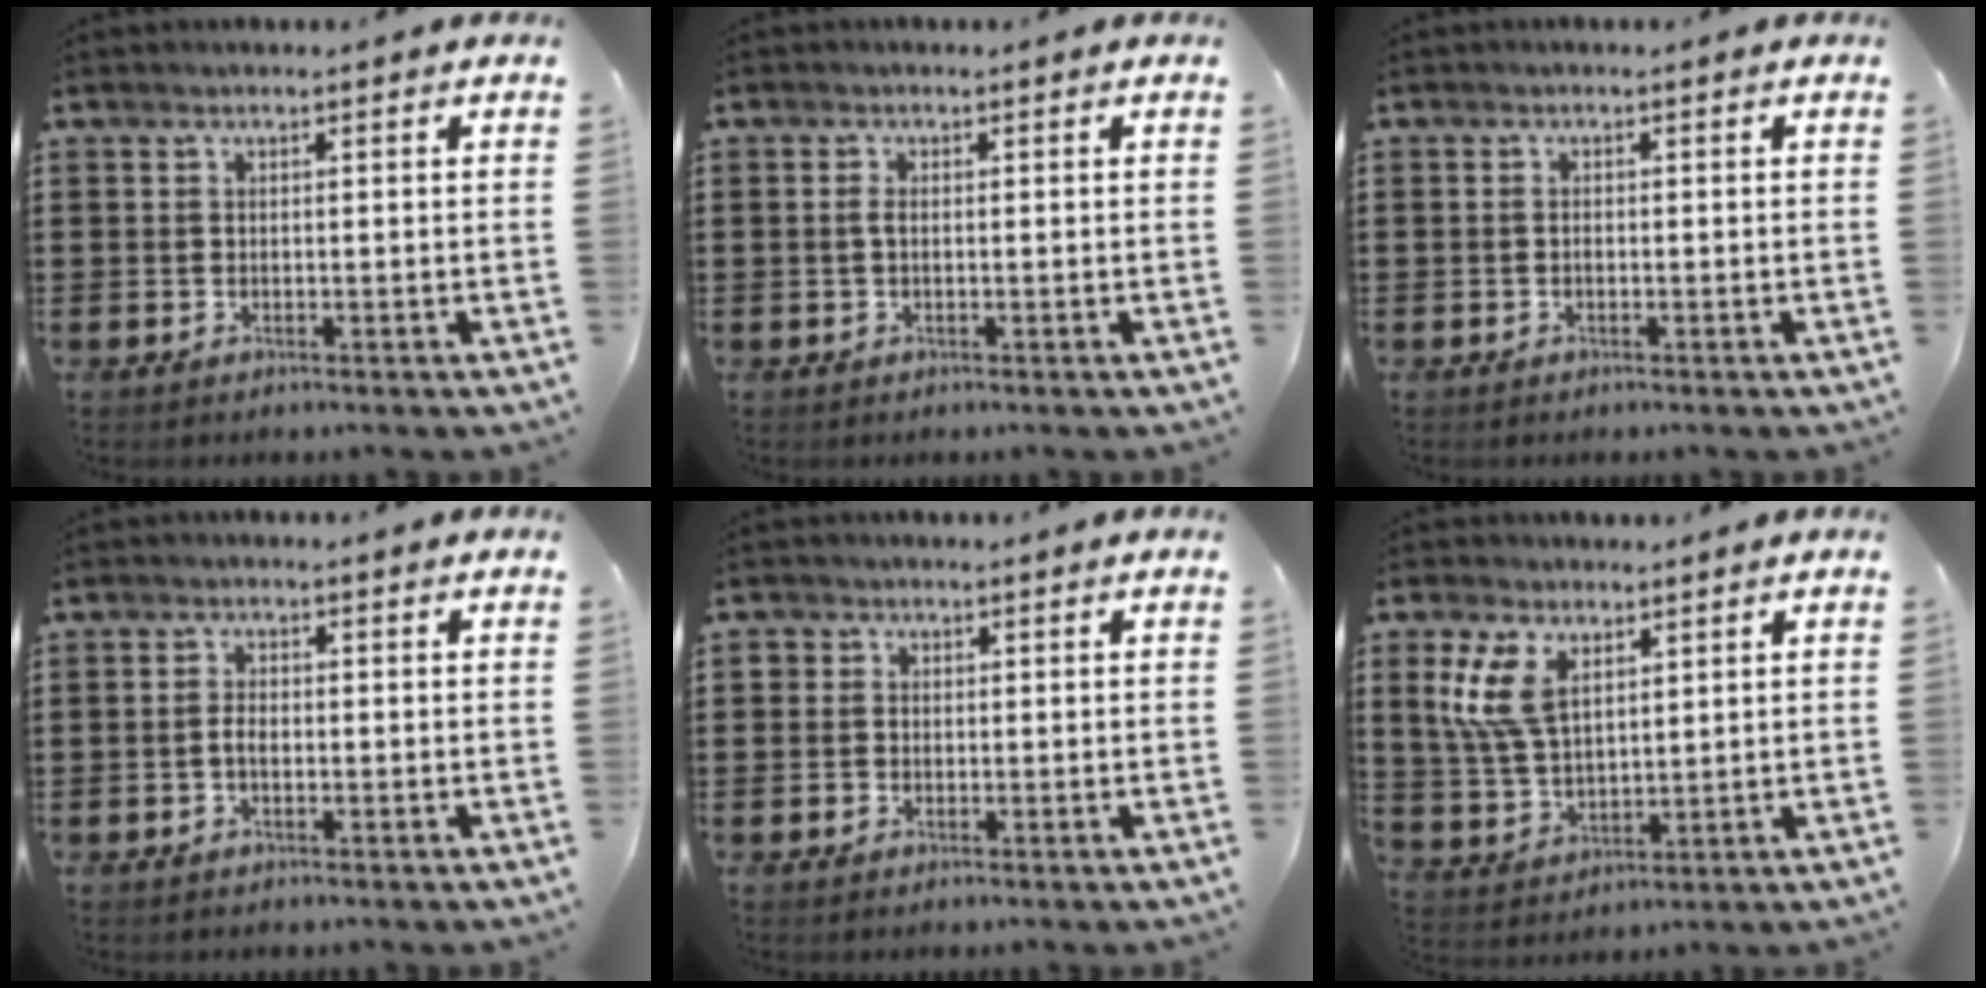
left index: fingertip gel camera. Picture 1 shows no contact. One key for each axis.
{"total": 1.3, "fx": -0.1, "fy": 0.5, "fz": 1.2, "tx": -0.032, "ty": -0.002, "tz": -0.004}
{"total": 0.6, "fx": -0.3, "fy": 0.4, "fz": 0.3, "tx": -0.008, "ty": 0.000, "tz": -0.005}
{"total": 1.8, "fx": -0.4, "fy": 0.9, "fz": 1.5, "tx": -0.039, "ty": 0.000, "tz": -0.011}
{"total": 1.4, "fx": 0.0, "fy": 1.4, "fz": 0.3, "tx": -0.010, "ty": 0.006, "tz": -0.001}
{"total": 8.1, "fx": 3.7, "fy": 4.3, "fz": 5.8, "tx": -0.146, "ty": 0.003, "tz": 0.064}